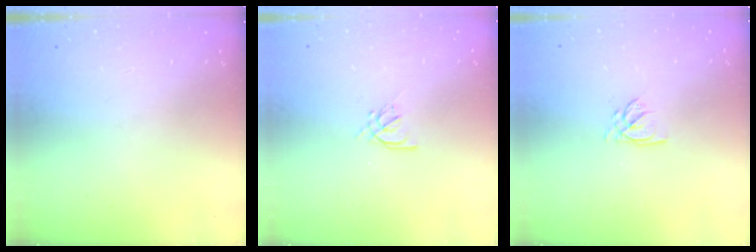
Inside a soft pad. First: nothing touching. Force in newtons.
{"total": 2.9, "press": 2.8, "slide": 0.8}
{"total": 2.3, "press": 2.3, "slide": 0.3}